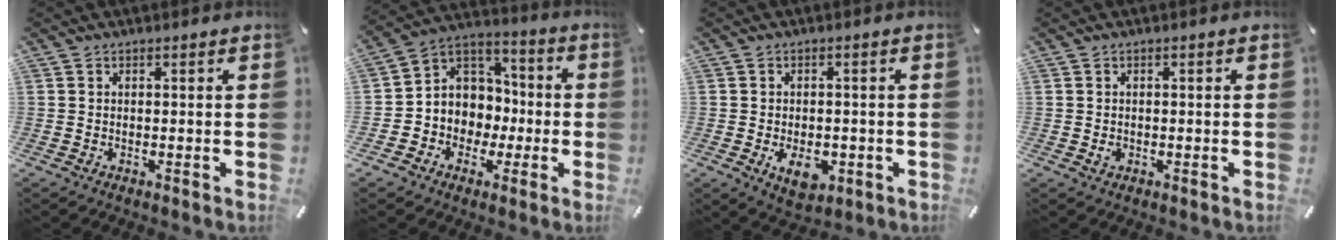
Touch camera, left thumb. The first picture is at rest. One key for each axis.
{"total": 8.8, "fx": -0.9, "fy": 8.7, "fz": 0.0, "tx": -0.011, "ty": -0.012, "tz": -0.009}
{"total": 6.5, "fx": -1.9, "fy": 4.3, "fz": 4.6, "tx": -0.081, "ty": -0.003, "tz": -0.037}
{"total": 1.2, "fx": -0.2, "fy": 1.0, "fz": 0.7, "tx": -0.013, "ty": 0.003, "tz": -0.004}